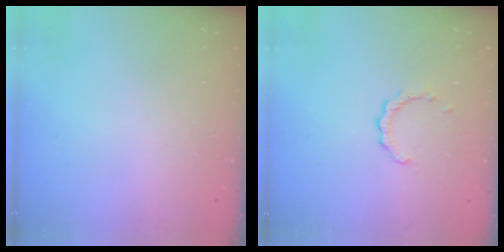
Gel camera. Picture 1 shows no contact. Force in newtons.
{"total": 2.8, "press": 2.7, "slide": 0.4}